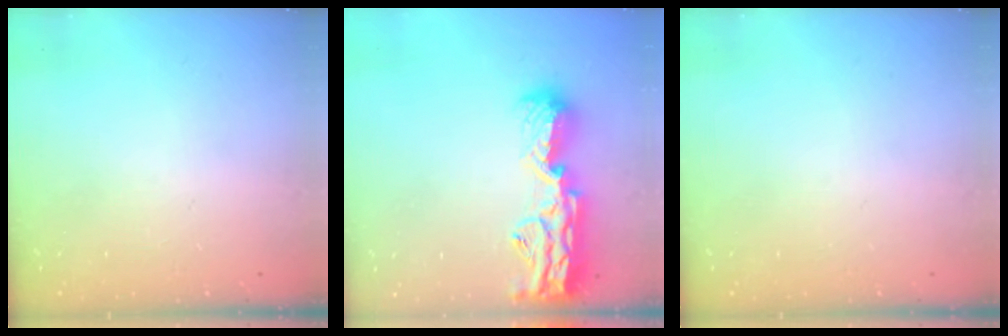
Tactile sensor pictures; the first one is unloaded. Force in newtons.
{"total": 18.1, "press": 17.4, "slide": 5.2}
{"total": 0.0}